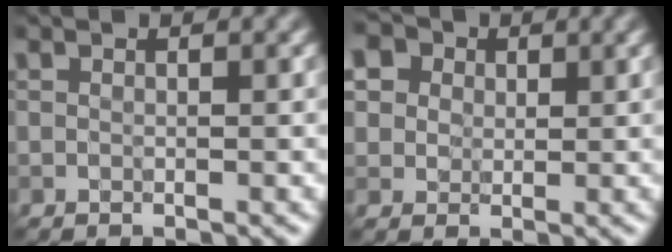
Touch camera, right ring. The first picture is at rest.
{"total": 7.3, "force": [3.5, 5.7, 2.8], "torque": [-0.057, 0.034, 0.030]}